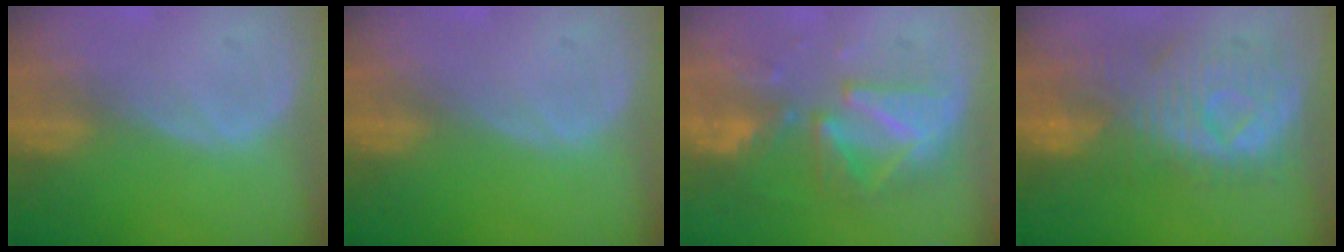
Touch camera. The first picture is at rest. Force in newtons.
{"total": 0.0}
{"total": 9.8, "press": 8.7, "slide": 4.4}
{"total": 10.2, "press": 9.3, "slide": 4.2}